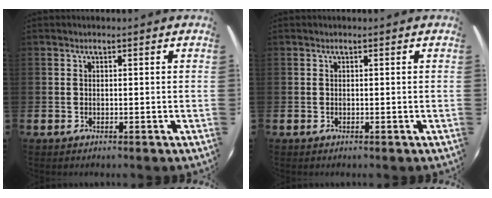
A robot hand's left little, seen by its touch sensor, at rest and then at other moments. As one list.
[{"total": 0.0}]